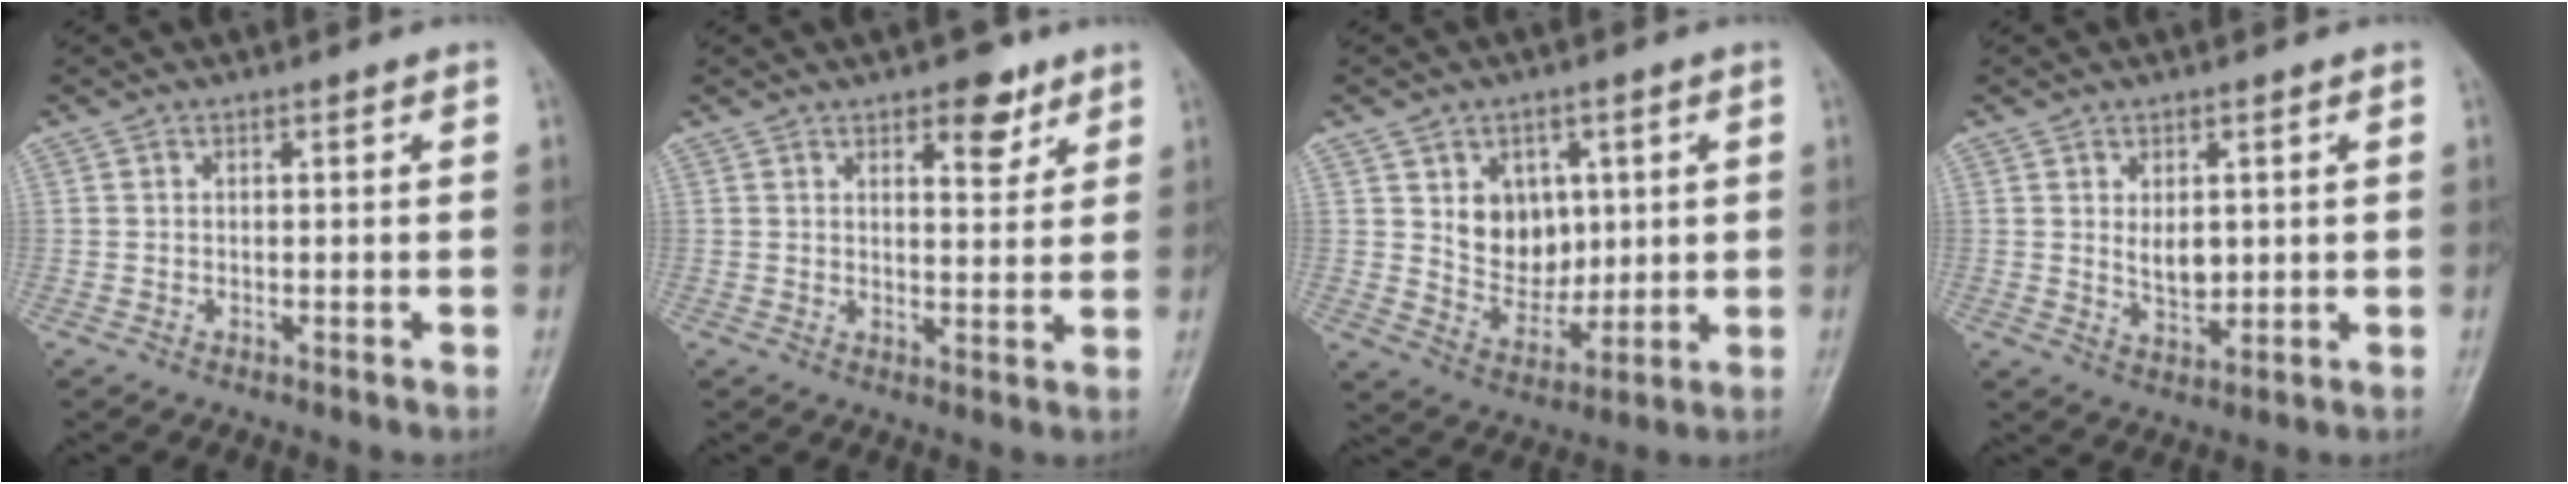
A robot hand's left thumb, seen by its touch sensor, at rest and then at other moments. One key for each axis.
{"total": 6.2, "fx": 3.7, "fy": 2.9, "fz": 4.0, "tx": -0.031, "ty": -0.020, "tz": 0.048}
{"total": 9.9, "fx": 2.6, "fy": 7.8, "fz": 5.5, "tx": -0.043, "ty": -0.019, "tz": 0.057}
{"total": 4.7, "fx": 0.8, "fy": 2.8, "fz": 3.6, "tx": -0.046, "ty": -0.012, "tz": 0.021}